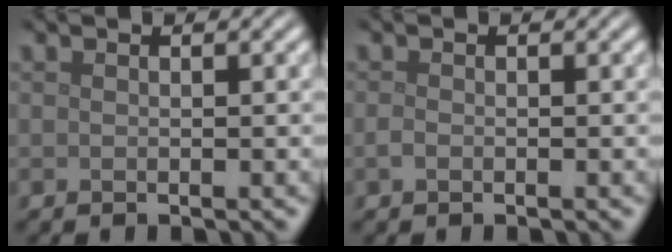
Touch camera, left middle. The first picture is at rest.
{"total": 0.6, "force": [-0.3, 0.4, 0.4], "torque": [-0.009, -0.002, -0.007]}